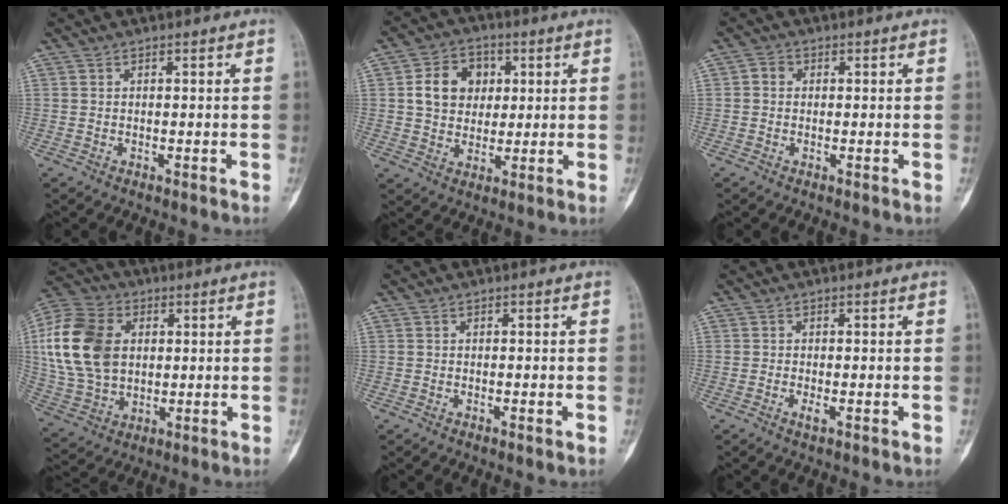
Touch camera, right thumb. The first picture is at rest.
{"total": 9.9, "force": [2.1, 8.0, 5.4], "torque": [-0.053, 0.001, 0.032]}
{"total": 1.9, "force": [0.1, 1.6, 0.9], "torque": [-0.007, 0.004, -0.003]}
{"total": 18.5, "force": [3.2, 13.2, 12.6], "torque": [-0.245, 0.004, 0.063]}
{"total": 0.8, "force": [-0.3, 0.2, 0.7], "torque": [-0.009, -0.001, -0.004]}
{"total": 1.0, "force": [-0.4, 0.1, 0.9], "torque": [-0.017, -0.005, -0.012]}